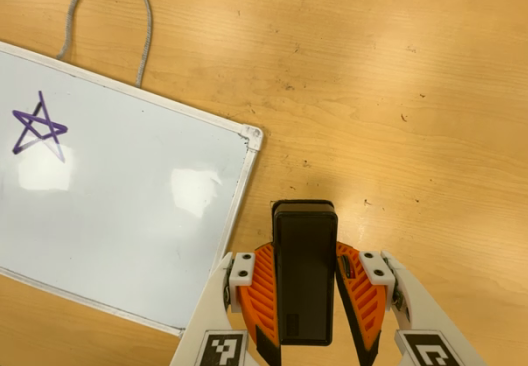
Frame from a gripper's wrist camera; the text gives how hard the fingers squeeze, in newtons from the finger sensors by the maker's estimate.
{"total": 6.5, "left": 4.9, "right": 8.0}